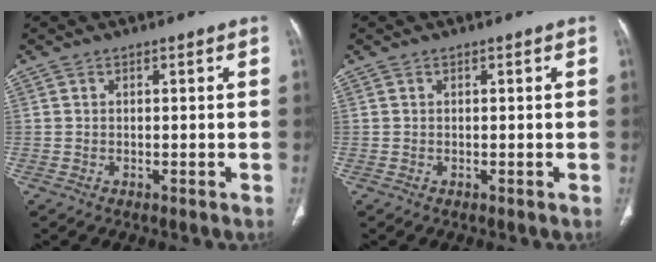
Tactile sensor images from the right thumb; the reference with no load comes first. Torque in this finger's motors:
{"motor_torque": [0.01, -0.01, 0.10, -0.10, 0.04]}